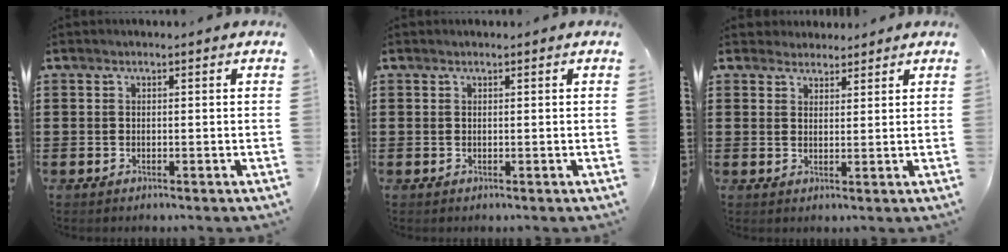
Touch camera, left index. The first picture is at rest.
{"total": 0.0}
{"total": 2.7, "force": [2.4, 1.1, -0.3], "torque": [-0.002, 0.005, 0.047]}